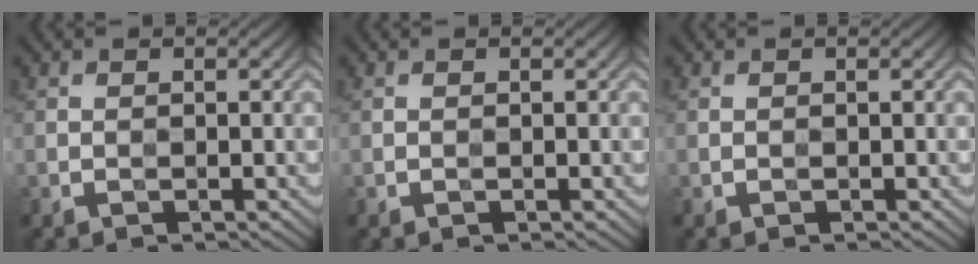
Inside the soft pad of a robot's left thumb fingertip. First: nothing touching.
{"total": 0.0}
{"total": 0.0}